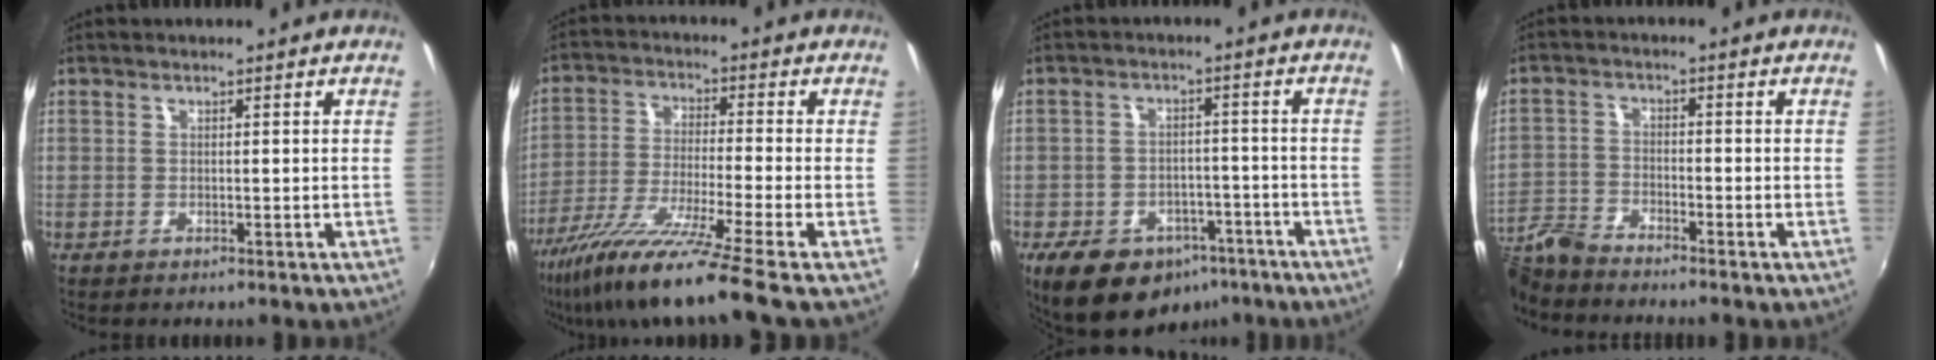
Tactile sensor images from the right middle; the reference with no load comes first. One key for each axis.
{"total": 14.3, "fx": -11.2, "fy": -2.2, "fz": 8.7, "tx": -0.174, "ty": -0.039, "tz": -0.201}
{"total": 14.8, "fx": -9.3, "fy": 9.2, "fz": 6.9, "tx": -0.152, "ty": 0.010, "tz": -0.119}
{"total": 7.1, "fx": -6.7, "fy": 1.2, "fz": 2.0, "tx": -0.053, "ty": -0.005, "tz": -0.142}